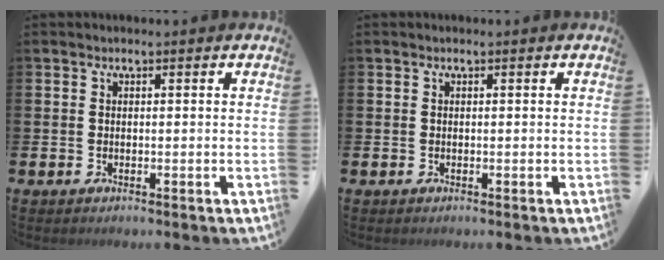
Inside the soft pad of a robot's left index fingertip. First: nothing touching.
{"total": 0.0}